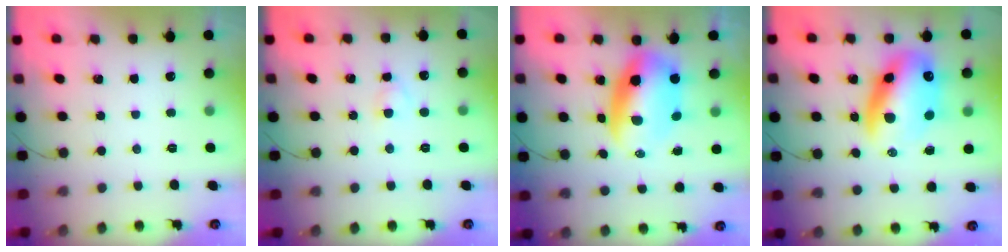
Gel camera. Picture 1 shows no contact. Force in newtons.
{"total": 2.6, "press": 2.4, "slide": 1.1}
{"total": 10.2, "press": 9.8, "slide": 2.5}
{"total": 17.0, "press": 16.5, "slide": 4.3}